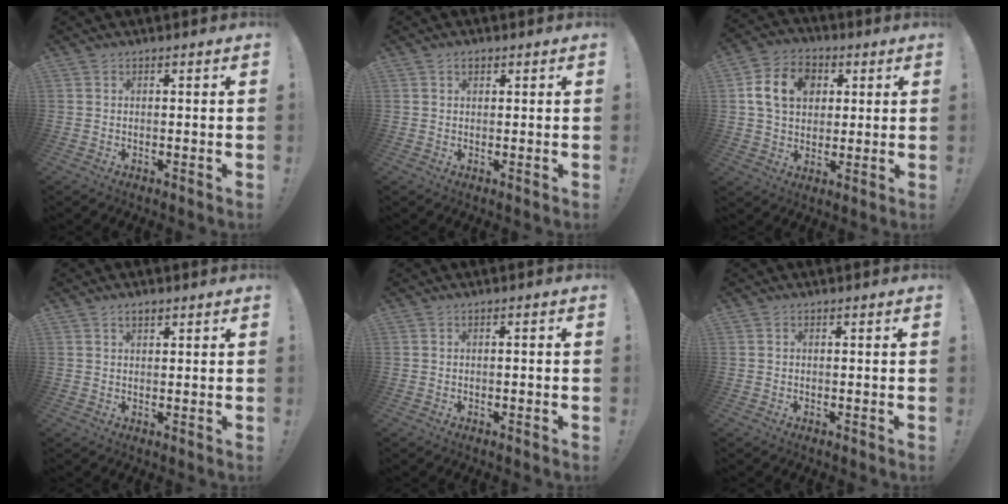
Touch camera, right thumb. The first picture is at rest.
{"total": 1.5, "force": [0.7, 1.0, 0.8], "torque": [-0.014, 0.001, 0.013]}
{"total": 13.0, "force": [3.5, 10.1, 7.3], "torque": [-0.121, 0.005, 0.069]}
{"total": 1.8, "force": [1.2, 0.8, 1.1], "torque": [-0.021, -0.001, 0.021]}
{"total": 0.9, "force": [-0.6, -0.1, 0.7], "torque": [-0.018, 0.004, -0.010]}
{"total": 0.0}